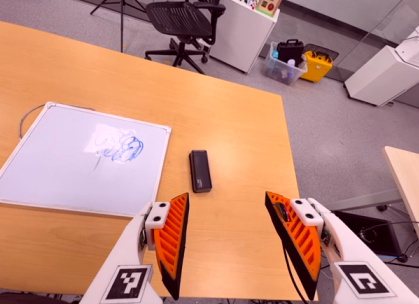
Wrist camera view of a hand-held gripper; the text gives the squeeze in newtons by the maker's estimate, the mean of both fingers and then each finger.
{"total": 0.0}